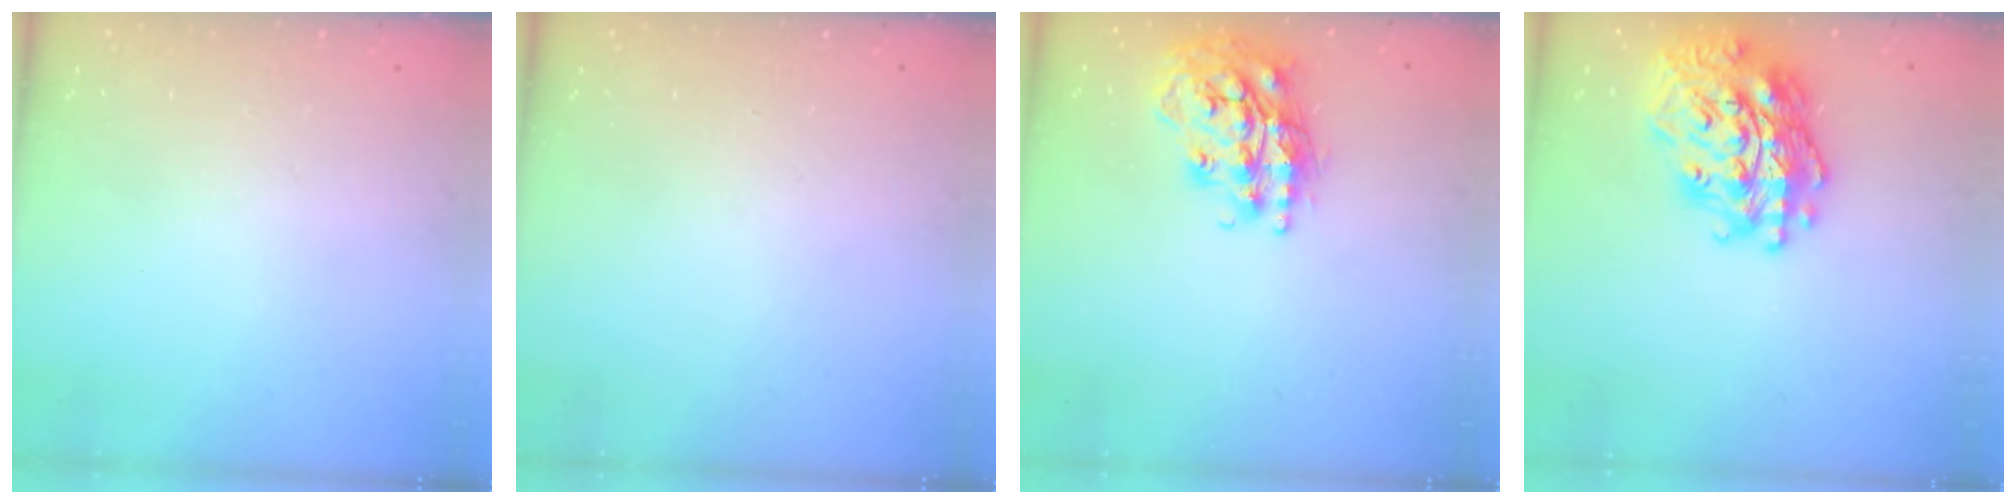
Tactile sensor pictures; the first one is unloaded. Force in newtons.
{"total": 0.0}
{"total": 19.3, "press": 19.3, "slide": 1.4}
{"total": 23.0, "press": 22.8, "slide": 2.4}